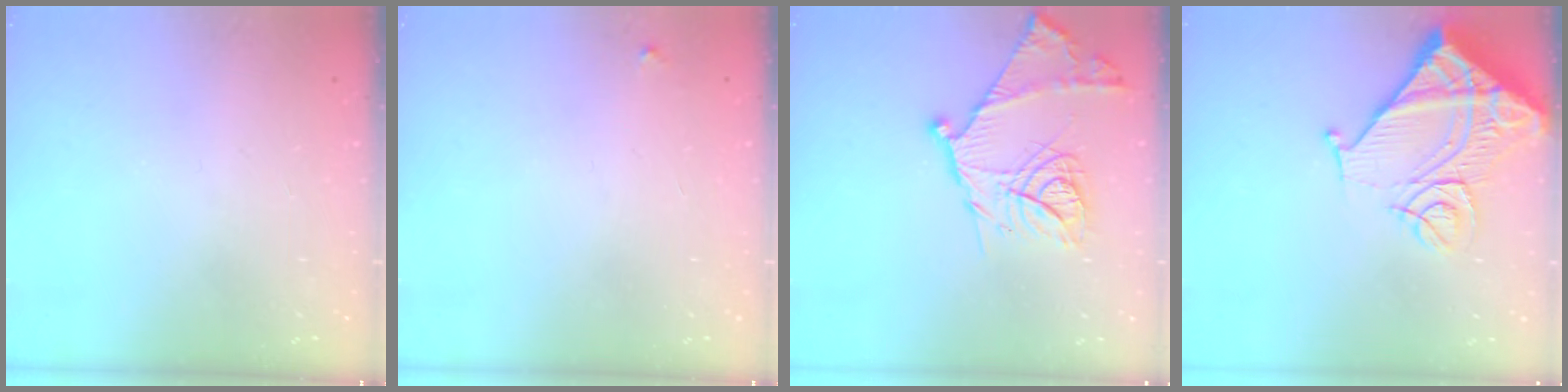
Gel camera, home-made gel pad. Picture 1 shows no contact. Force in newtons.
{"total": 2.3, "press": 2.3, "slide": 0.2}
{"total": 18.1, "press": 18.0, "slide": 1.6}
{"total": 15.3, "press": 15.2, "slide": 1.9}